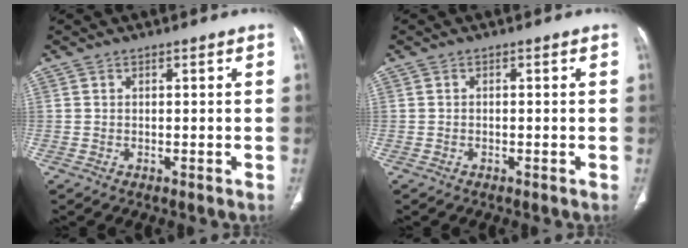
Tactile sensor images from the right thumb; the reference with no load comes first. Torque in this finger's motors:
{"motor_torque": [-0.47, 0.22, -0.25, 0.18, 0.03]}